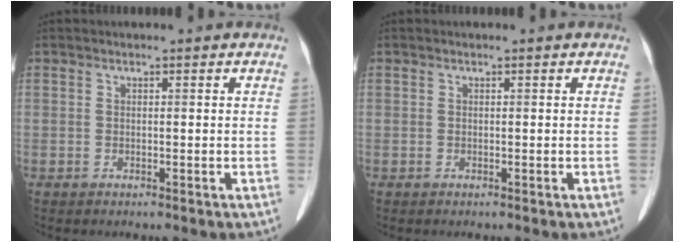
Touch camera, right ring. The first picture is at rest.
{"total": 0.0}